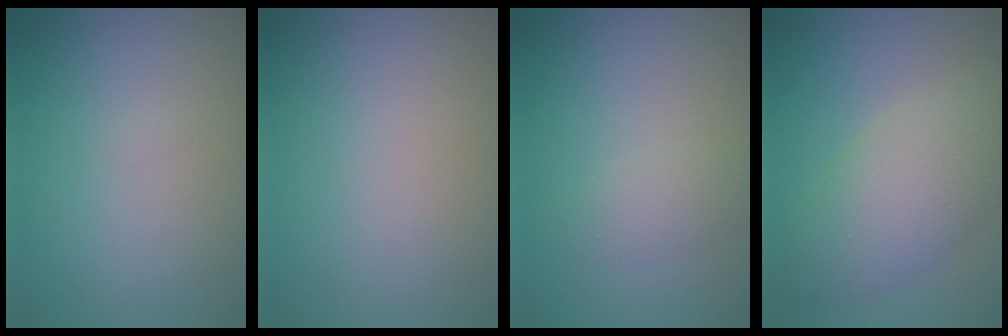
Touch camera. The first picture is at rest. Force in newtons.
{"total": 0.0}
{"total": 1.8, "press": 1.8, "slide": 0.1}
{"total": 6.3, "press": 6.3, "slide": 0.4}